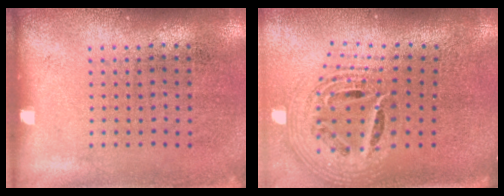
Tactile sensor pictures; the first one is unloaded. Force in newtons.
{"total": 2.5, "press": 1.7, "slide": 1.8}